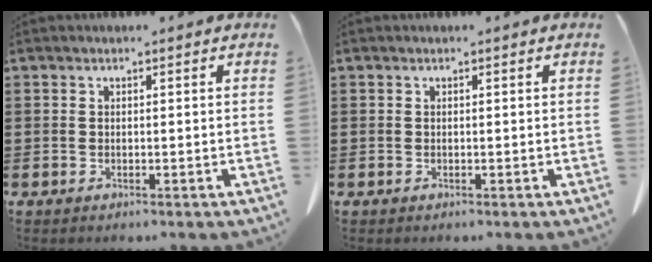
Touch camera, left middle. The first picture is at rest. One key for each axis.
{"total": 0.0}